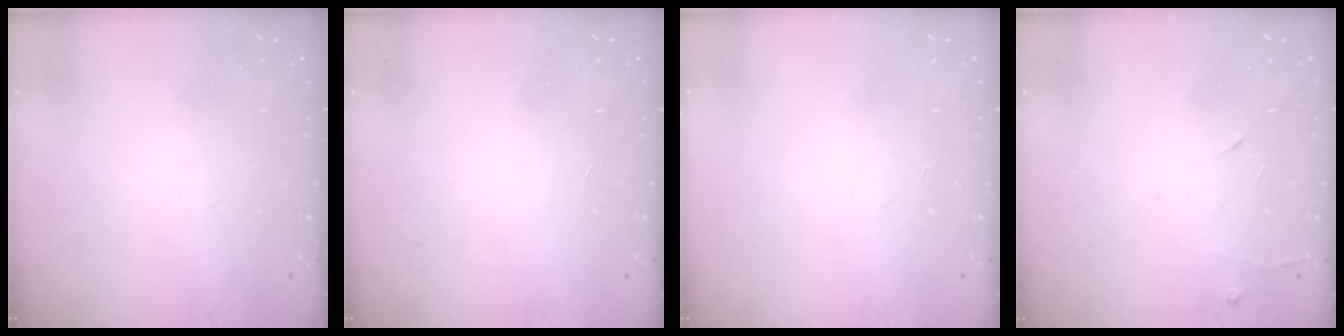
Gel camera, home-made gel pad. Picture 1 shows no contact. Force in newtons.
{"total": 1.7, "press": 1.7, "slide": 0.1}
{"total": 0.0}
{"total": 5.8, "press": 5.7, "slide": 0.6}